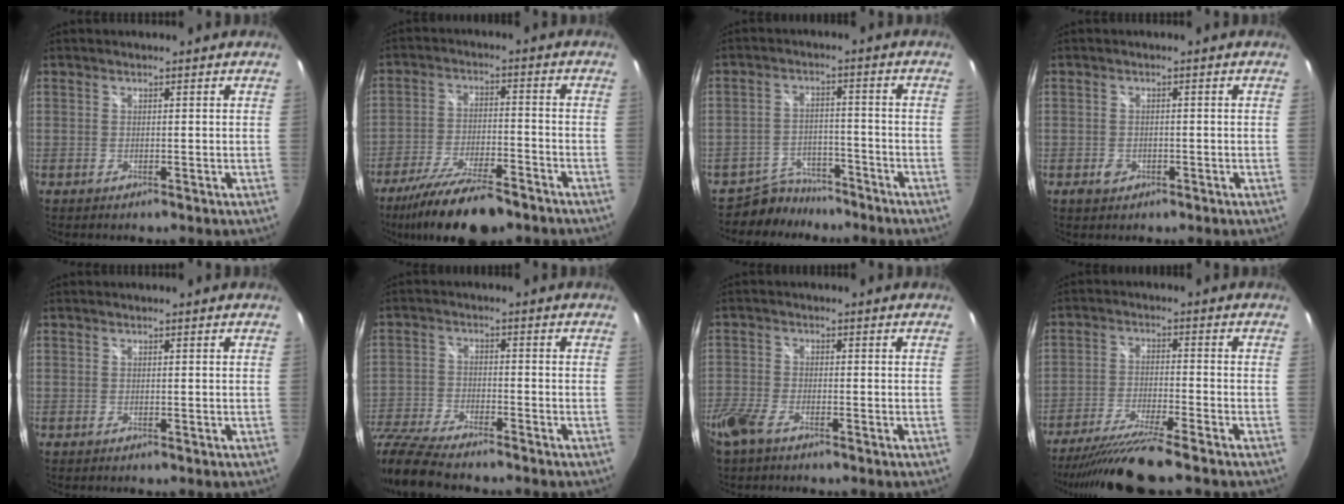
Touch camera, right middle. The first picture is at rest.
{"total": 15.1, "force": [-11.7, 3.6, 8.7], "torque": [-0.179, -0.027, -0.200]}
{"total": 6.2, "force": [-5.5, 2.8, 0.0], "torque": [-0.016, 0.012, -0.089]}
{"total": 2.2, "force": [-1.0, 1.7, 0.9], "torque": [-0.017, -0.001, -0.016]}
{"total": 0.0}
{"total": 12.6, "force": [-10.9, 2.6, 5.9], "torque": [-0.151, -0.027, -0.213]}
{"total": 6.0, "force": [-4.2, 2.3, 3.6], "torque": [-0.100, -0.012, -0.088]}
{"total": 11.3, "force": [-9.6, -0.8, 6.0], "torque": [-0.134, -0.027, -0.171]}